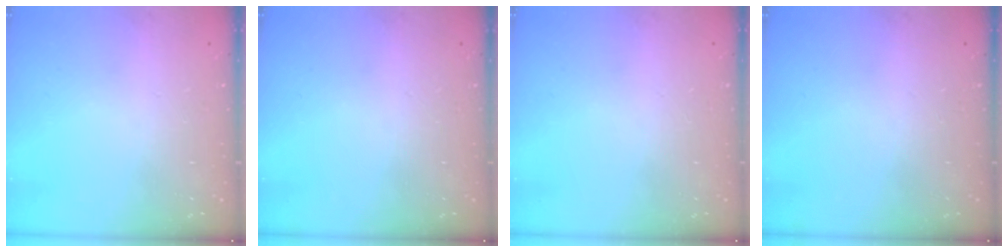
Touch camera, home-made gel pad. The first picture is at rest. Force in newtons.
{"total": 0.0}
{"total": 0.0}
{"total": 0.0}